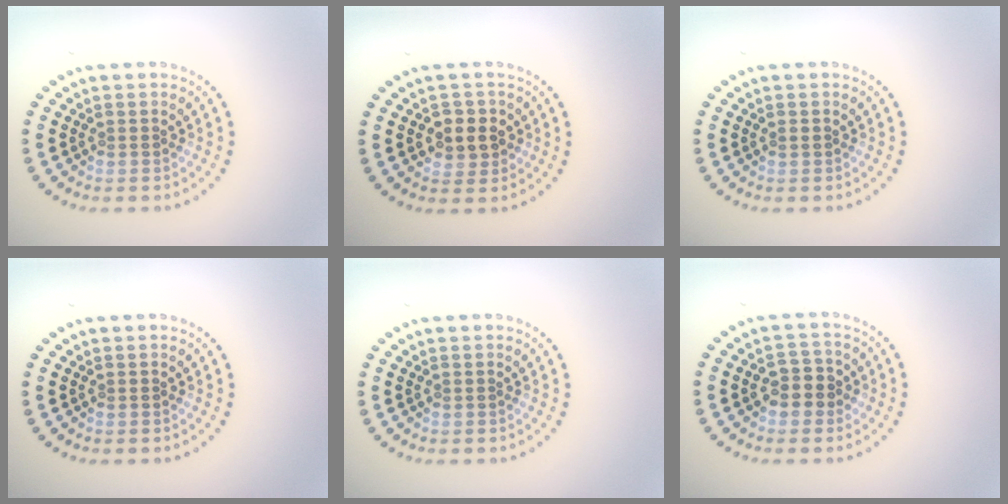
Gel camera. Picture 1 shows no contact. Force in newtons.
{"total": 2.8, "press": 2.7, "slide": 0.7}
{"total": 0.7, "press": 0.7, "slide": 0.1}
{"total": 0.0}
{"total": 0.0}
{"total": 2.6, "press": 2.6, "slide": 0.4}